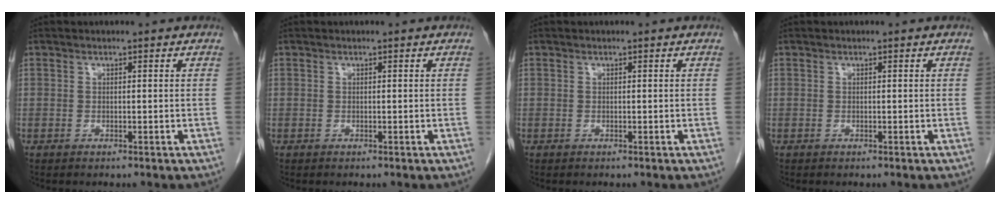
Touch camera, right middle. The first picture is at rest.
{"total": 0.0}
{"total": 0.0}
{"total": 0.0}